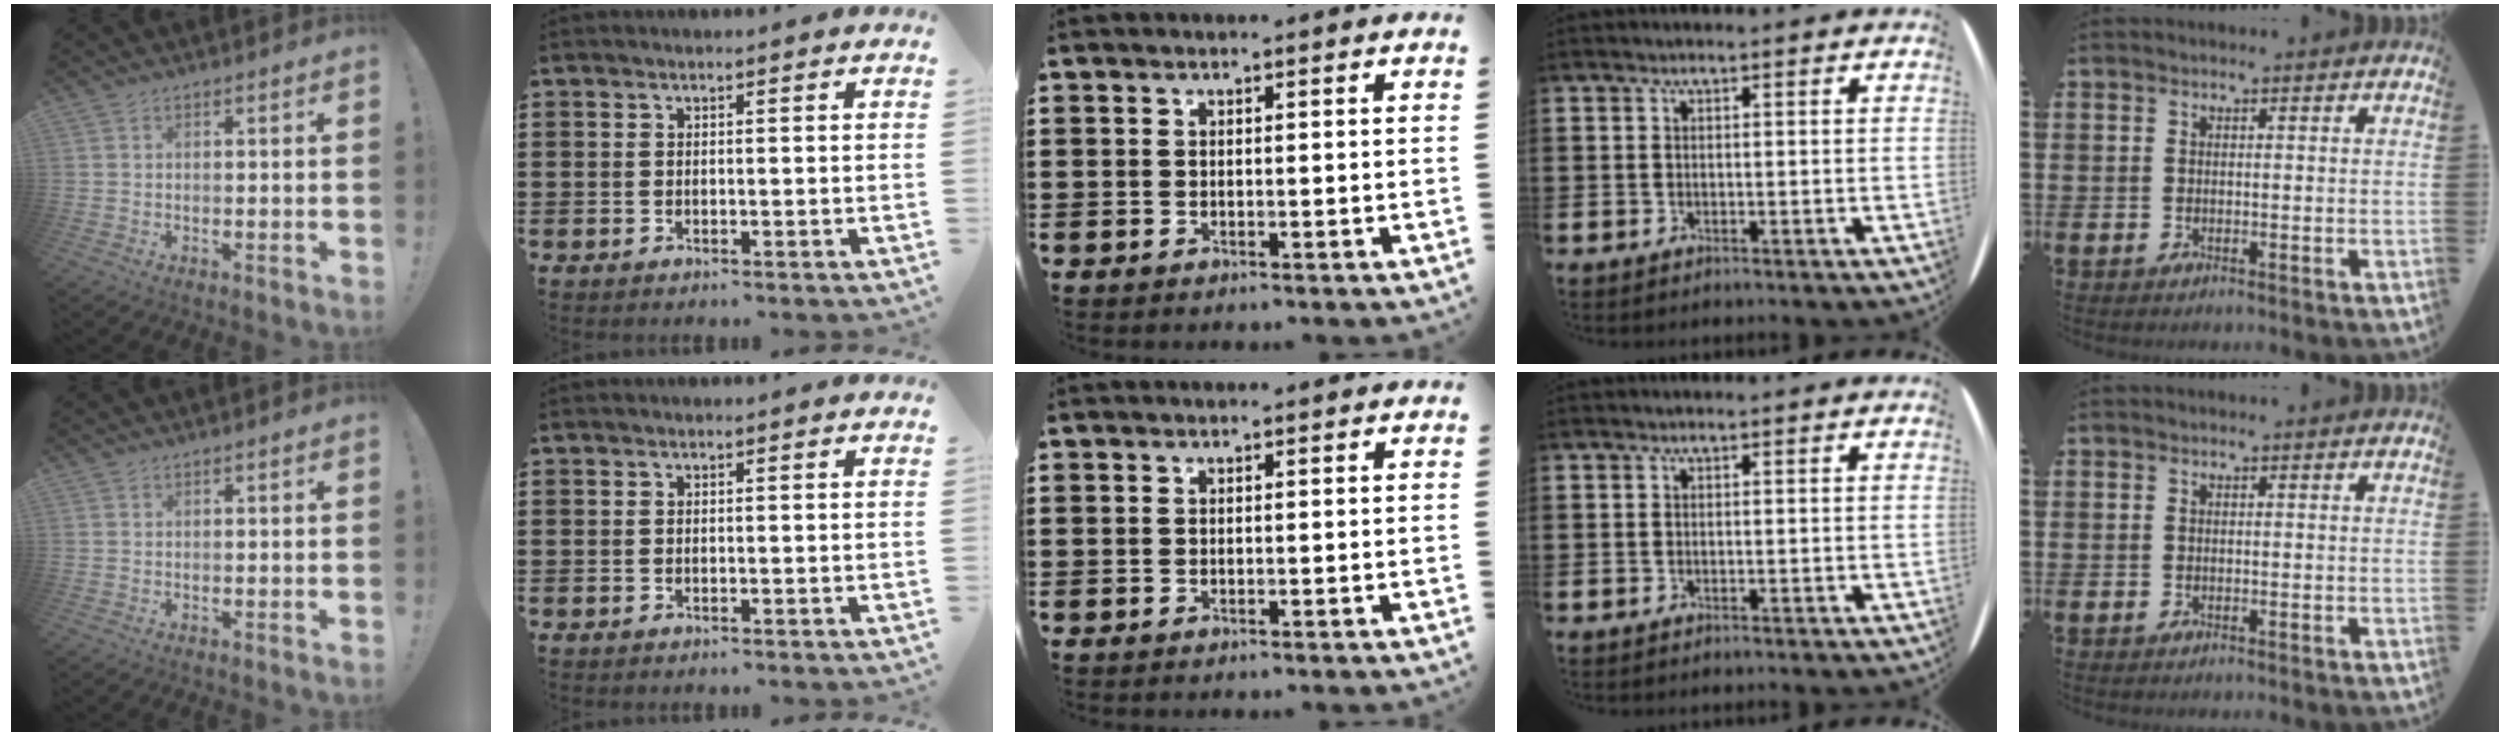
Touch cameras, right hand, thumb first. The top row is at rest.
{}